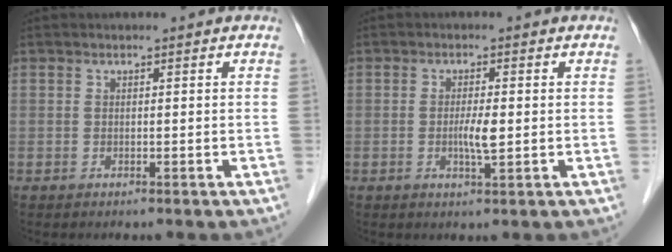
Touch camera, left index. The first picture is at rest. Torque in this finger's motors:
{"motor_torque": [0.44, 0.25, 0.08, 0.05]}